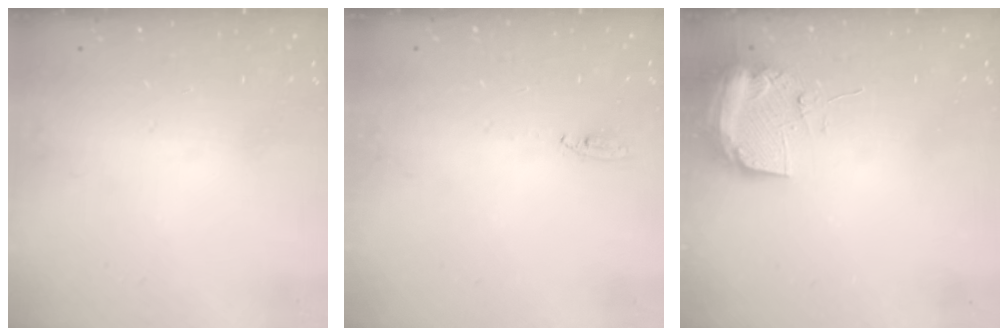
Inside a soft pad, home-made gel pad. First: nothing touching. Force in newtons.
{"total": 2.7, "press": 2.5, "slide": 1.0}
{"total": 10.4, "press": 10.4, "slide": 1.2}